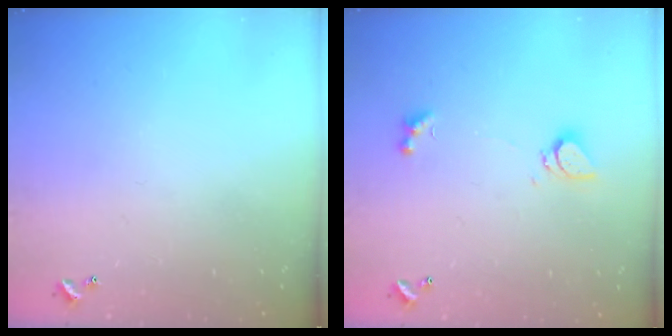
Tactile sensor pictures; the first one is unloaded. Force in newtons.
{"total": 1.0, "press": 0.9, "slide": 0.4}